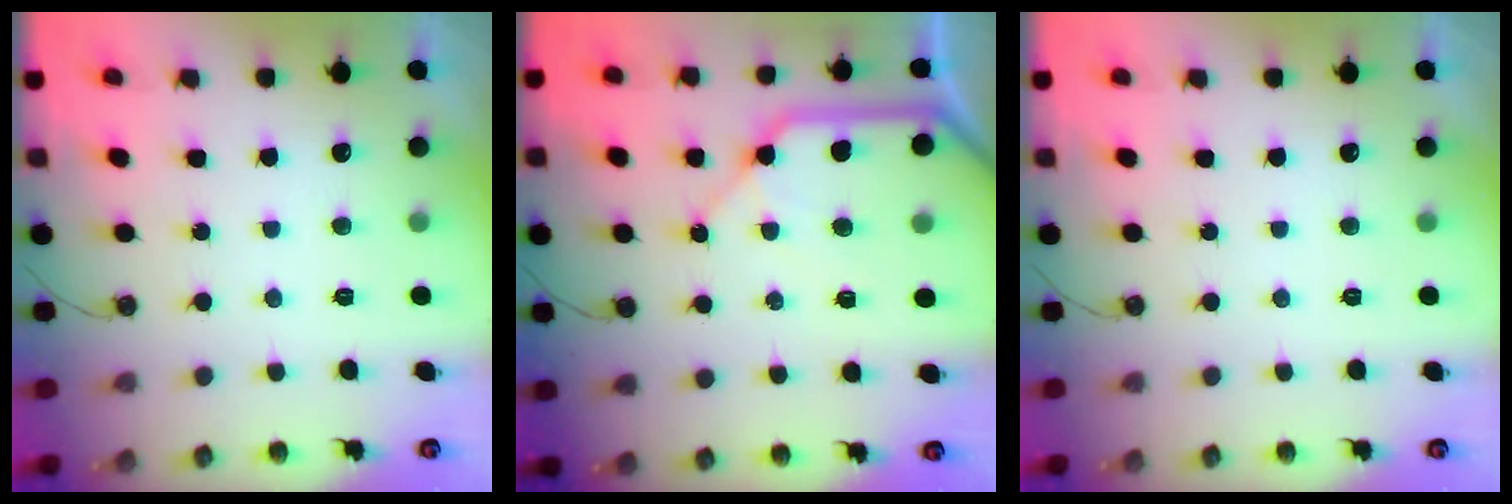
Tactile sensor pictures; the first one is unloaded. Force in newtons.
{"total": 15.0, "press": 14.8, "slide": 2.0}
{"total": 0.0}